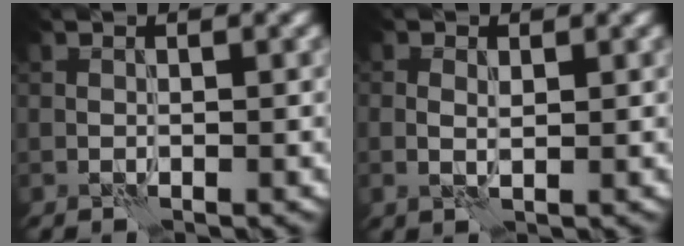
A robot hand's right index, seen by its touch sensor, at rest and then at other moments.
{"total": 1.2, "force": [0.4, 0.6, 1.0], "torque": [-0.023, 0.000, 0.005]}